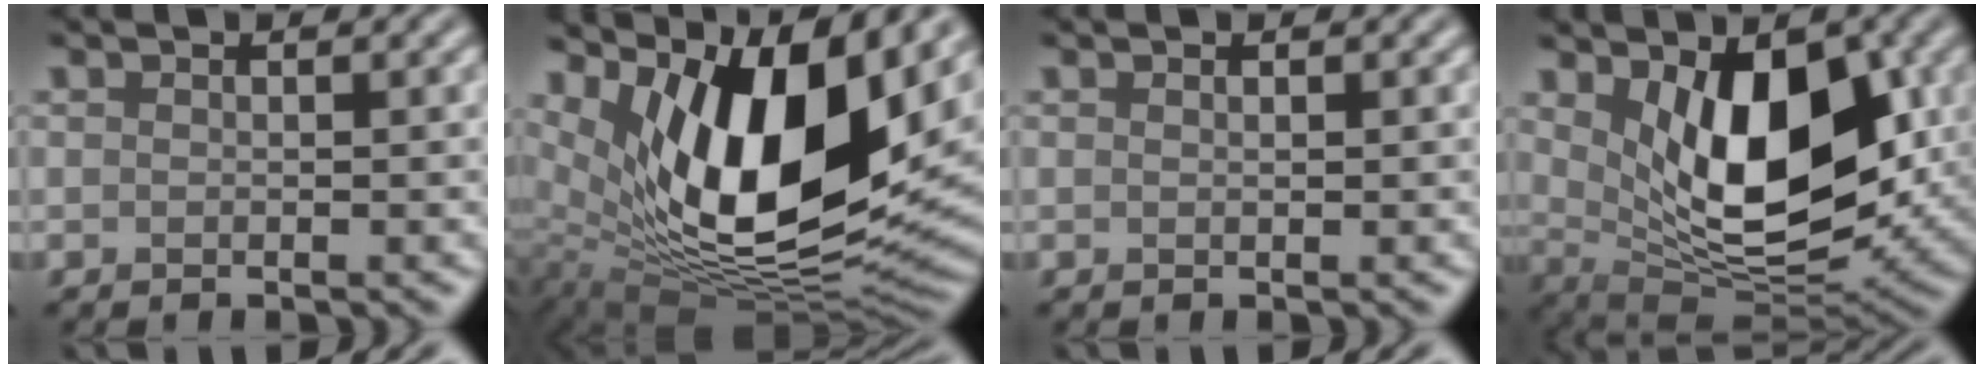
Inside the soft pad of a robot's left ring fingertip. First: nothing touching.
{"total": 13.8, "force": [4.8, 6.0, 11.5], "torque": [-0.187, -0.013, 0.088]}
{"total": 0.0}
{"total": 10.1, "force": [2.1, 5.0, 8.5], "torque": [-0.134, -0.021, 0.043]}